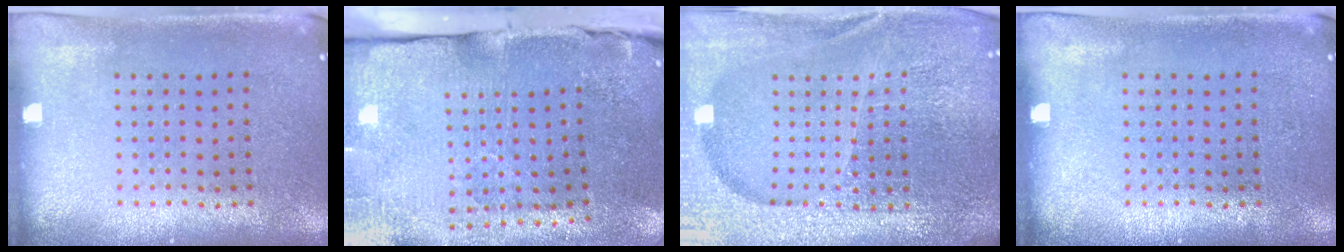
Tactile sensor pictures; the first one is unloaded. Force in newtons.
{"total": 4.8, "press": 3.9, "slide": 2.8}
{"total": 6.2, "press": 5.5, "slide": 2.9}
{"total": 0.0}